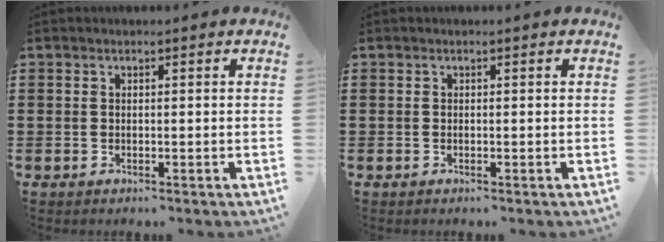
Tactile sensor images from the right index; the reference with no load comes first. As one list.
[{"total": 0.0}]